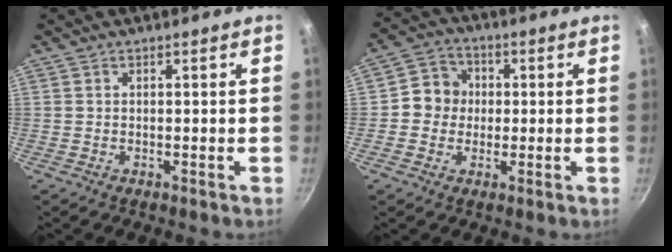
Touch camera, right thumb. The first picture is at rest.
{"total": 7.0, "force": [0.1, 6.5, 2.5], "torque": [-0.004, 0.016, -0.016]}